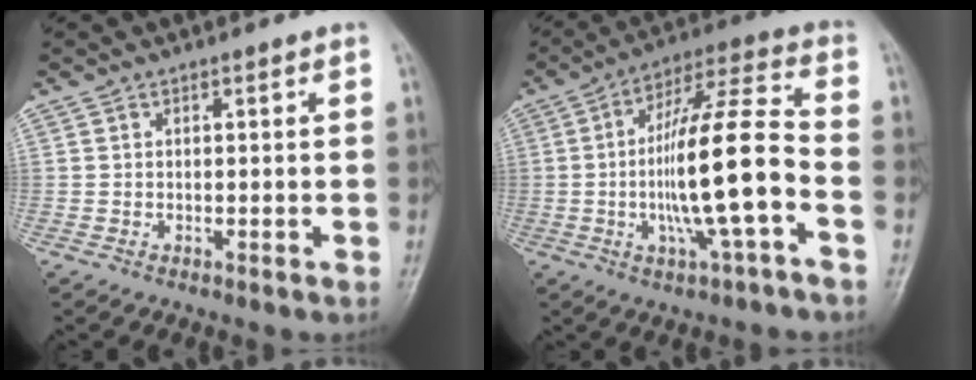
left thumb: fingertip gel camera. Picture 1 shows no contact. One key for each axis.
{"total": 17.3, "fx": -3.6, "fy": 3.0, "fz": 16.7, "tx": -0.314, "ty": 0.034, "tz": -0.062}